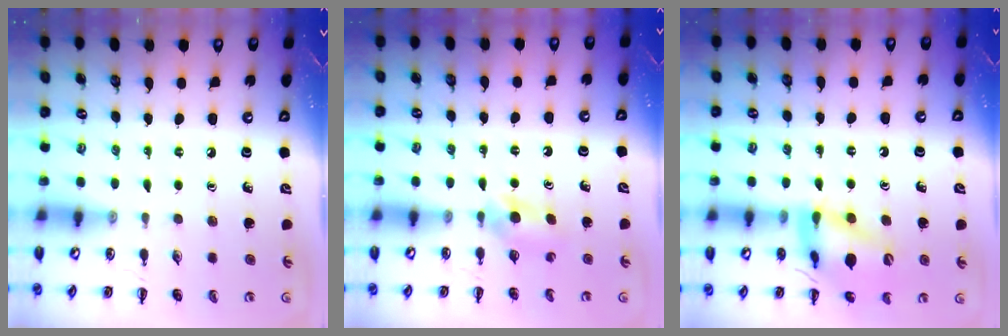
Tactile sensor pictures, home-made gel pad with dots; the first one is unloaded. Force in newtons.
{"total": 3.4, "press": 3.2, "slide": 1.2}
{"total": 15.5, "press": 15.4, "slide": 2.0}